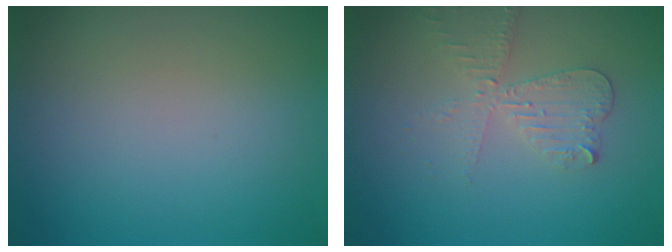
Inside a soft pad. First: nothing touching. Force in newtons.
{"total": 3.3, "press": 2.8, "slide": 1.6}